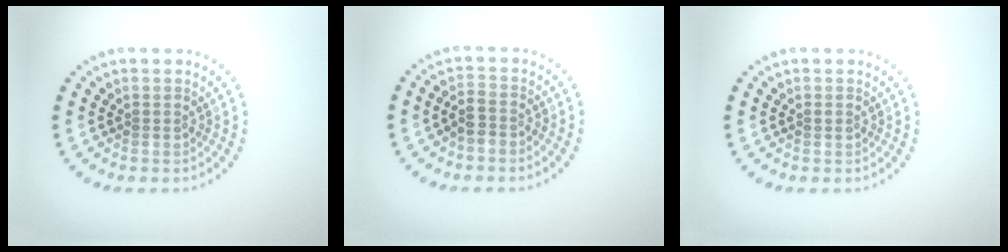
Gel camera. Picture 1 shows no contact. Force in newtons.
{"total": 2.0, "press": 1.7, "slide": 1.0}
{"total": 0.6, "press": 0.6, "slide": 0.0}